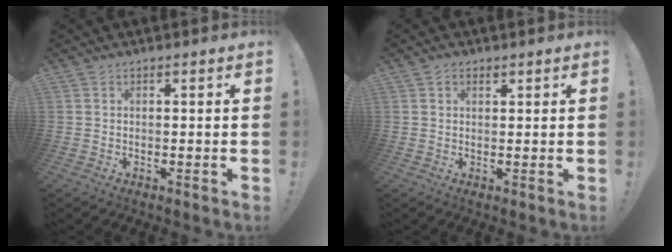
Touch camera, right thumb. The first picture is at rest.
{"total": 1.4, "force": [1.0, 0.9, 0.5], "torque": [-0.007, 0.000, 0.017]}